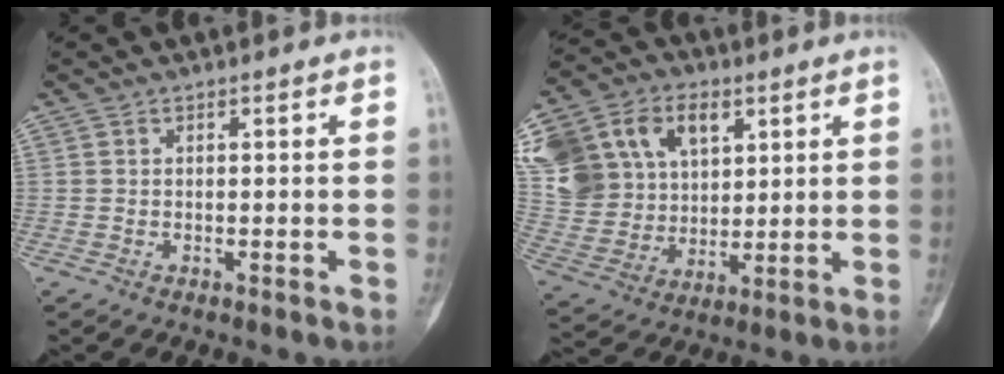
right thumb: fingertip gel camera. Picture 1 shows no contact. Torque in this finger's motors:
{"motor_torque": [1.63, 2.04, 1.03, 0.59, 0.12]}